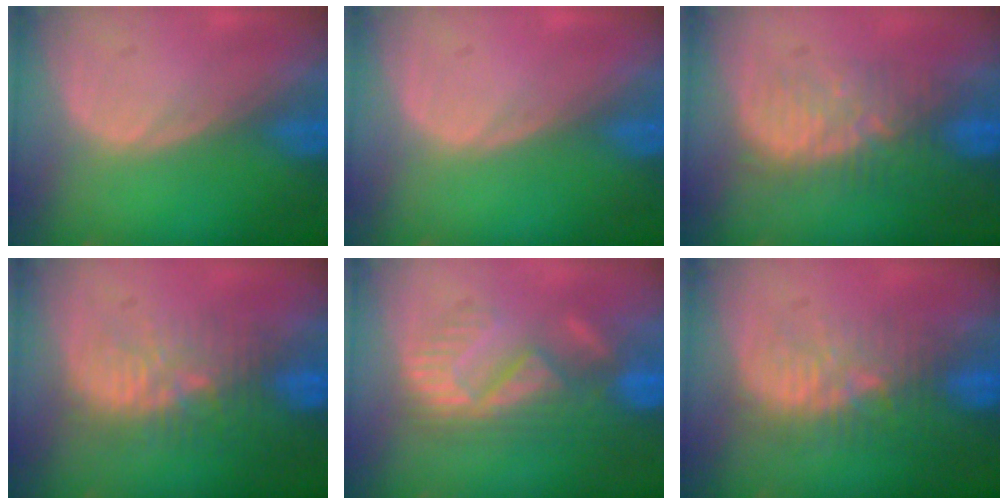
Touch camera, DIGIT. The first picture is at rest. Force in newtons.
{"total": 0.0}
{"total": 8.3, "press": 7.8, "slide": 2.8}
{"total": 9.3, "press": 8.6, "slide": 3.6}
{"total": 8.9, "press": 8.7, "slide": 1.9}
{"total": 9.3, "press": 8.5, "slide": 3.6}